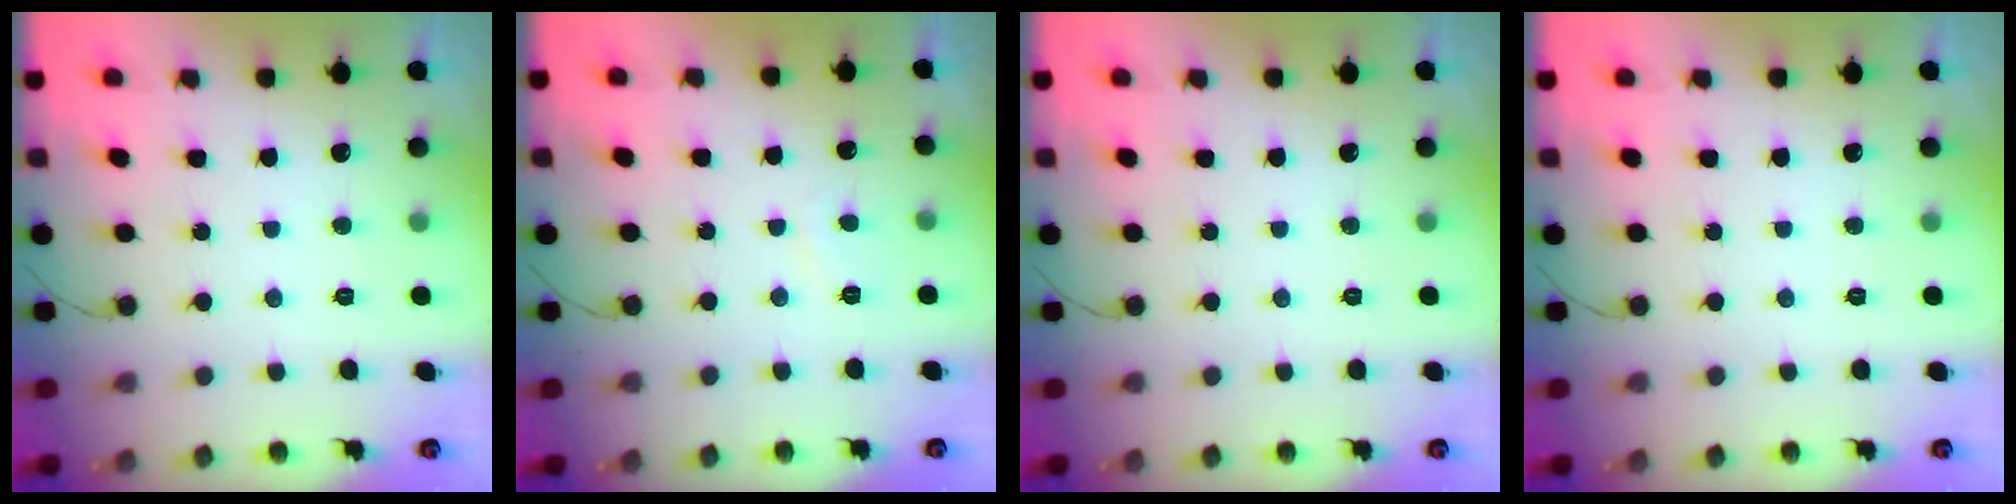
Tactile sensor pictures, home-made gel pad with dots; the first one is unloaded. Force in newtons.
{"total": 1.5, "press": 1.4, "slide": 0.6}
{"total": 0.0}
{"total": 0.0}